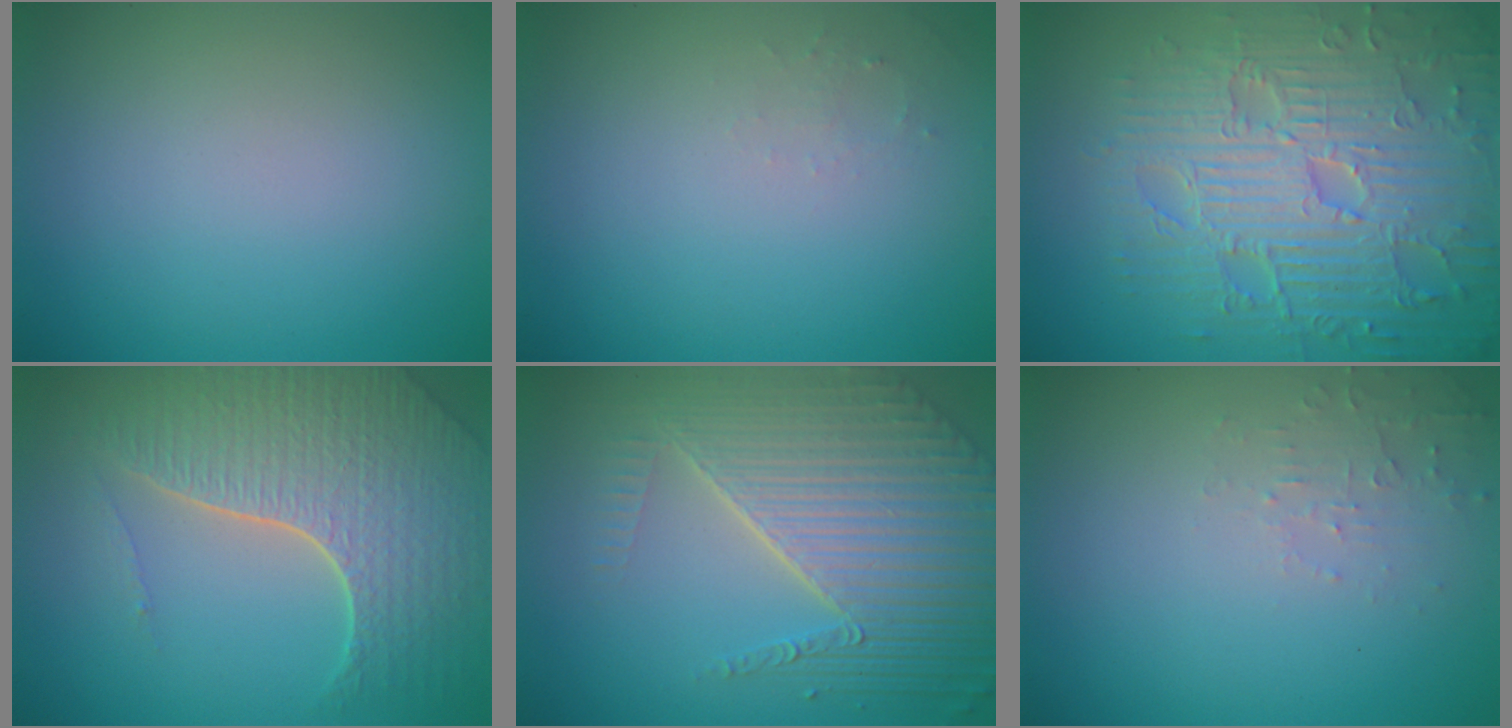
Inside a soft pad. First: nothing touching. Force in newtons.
{"total": 0.8, "press": 0.8, "slide": 0.3}
{"total": 9.8, "press": 6.7, "slide": 7.1}
{"total": 7.2, "press": 5.2, "slide": 5.0}
{"total": 8.9, "press": 5.9, "slide": 6.7}
{"total": 1.5, "press": 1.5, "slide": 0.3}